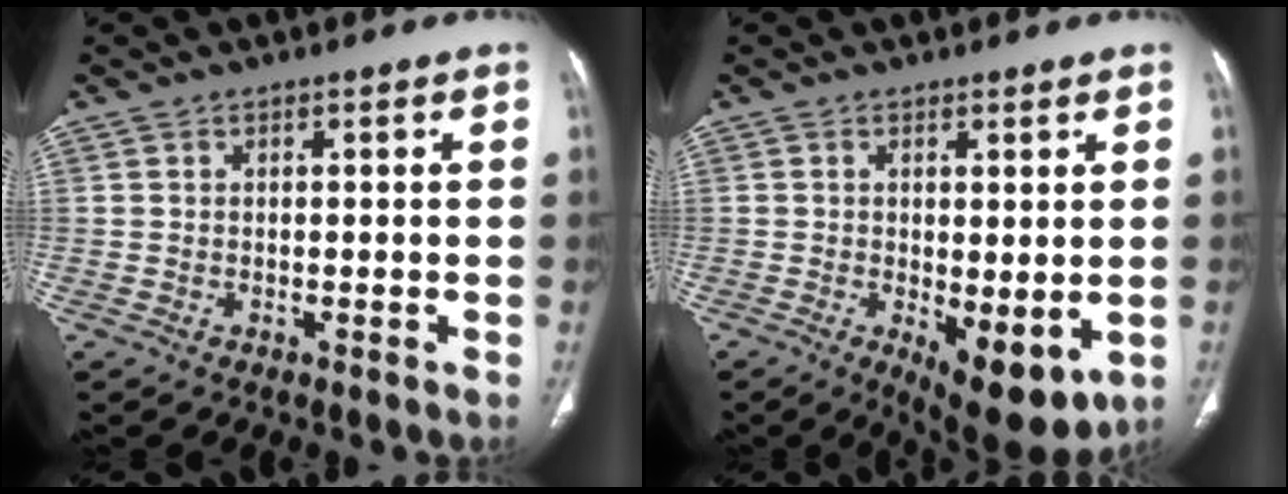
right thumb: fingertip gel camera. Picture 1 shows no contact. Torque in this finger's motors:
{"motor_torque": [-0.44, 0.39, 0.02, 0.00, 0.11]}